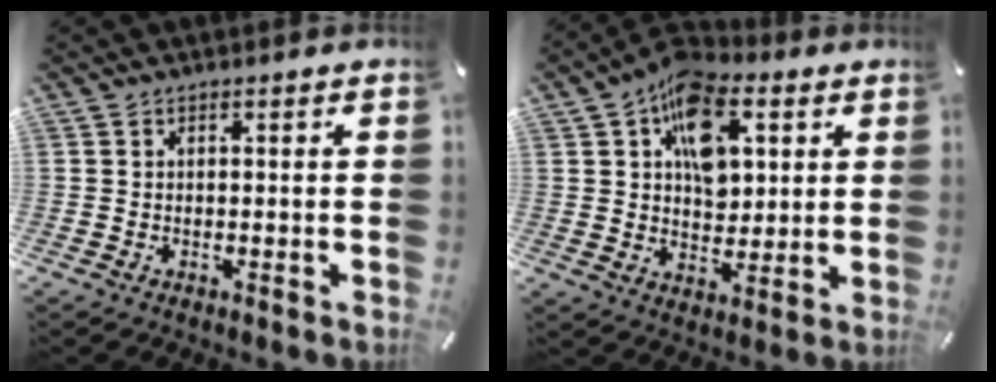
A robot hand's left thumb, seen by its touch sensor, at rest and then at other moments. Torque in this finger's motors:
{"motor_torque": [0.51, 1.16, 1.78, -0.99, 0.54]}